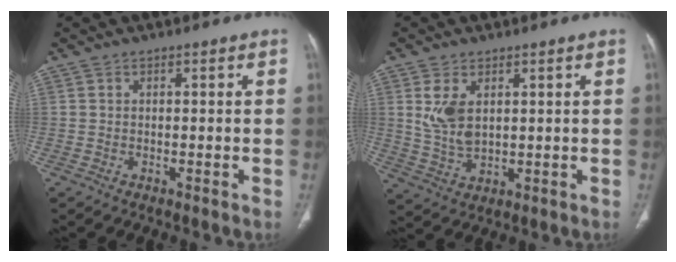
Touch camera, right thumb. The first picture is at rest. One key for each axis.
{"total": 6.8, "fx": 2.1, "fy": 3.8, "fz": 5.2, "tx": -0.103, "ty": -0.011, "tz": 0.054}